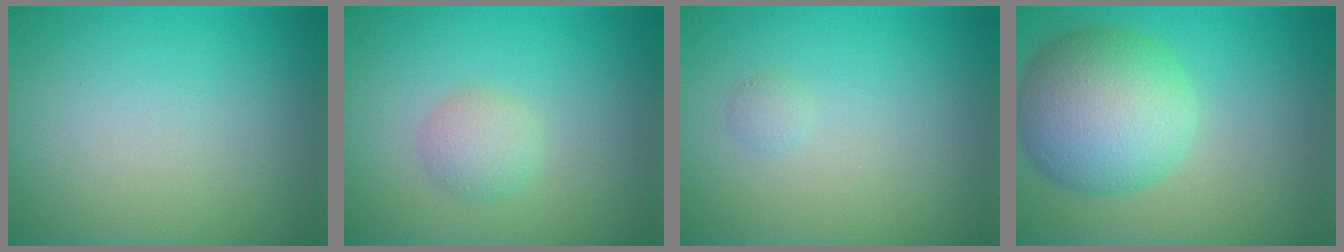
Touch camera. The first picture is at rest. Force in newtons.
{"total": 2.0, "press": 2.0, "slide": 0.0}
{"total": 0.6, "press": 0.6, "slide": 0.1}
{"total": 8.4, "press": 8.4, "slide": 0.3}